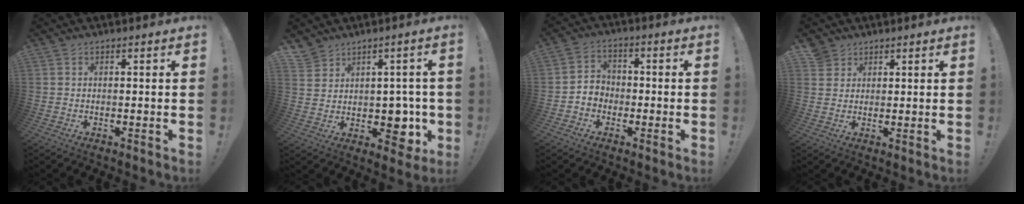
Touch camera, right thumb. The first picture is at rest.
{"total": 8.4, "force": [1.5, 7.4, 3.7], "torque": [-0.029, -0.025, 0.044]}
{"total": 5.4, "force": [-2.5, 4.7, 1.2], "torque": [-0.022, 0.023, -0.043]}
{"total": 3.7, "force": [2.5, 2.7, 0.1], "torque": [0.001, -0.012, 0.047]}